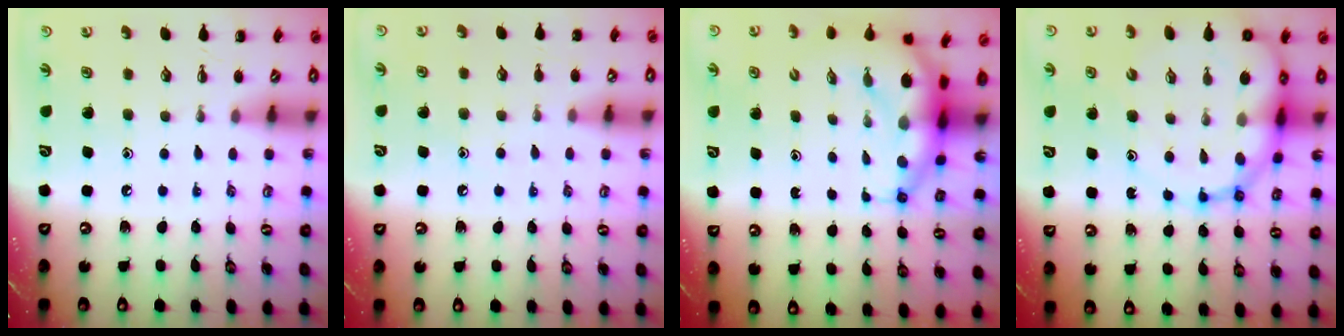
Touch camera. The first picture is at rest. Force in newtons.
{"total": 5.4, "press": 5.2, "slide": 1.7}
{"total": 7.2, "press": 7.0, "slide": 1.8}
{"total": 18.0, "press": 17.5, "slide": 4.3}